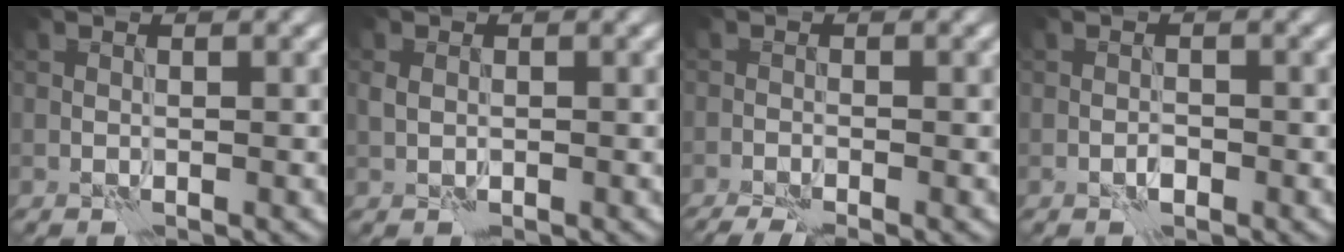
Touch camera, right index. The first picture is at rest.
{"total": 1.1, "force": [0.1, 0.8, 0.7], "torque": [-0.014, 0.001, 0.001]}
{"total": 3.0, "force": [-2.3, 0.4, 1.9], "torque": [-0.044, -0.006, -0.041]}
{"total": 0.9, "force": [-0.5, 0.4, 0.6], "torque": [-0.009, 0.003, -0.011]}